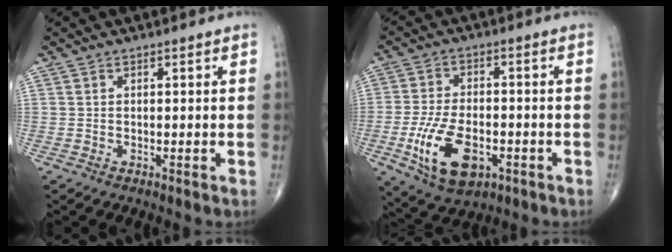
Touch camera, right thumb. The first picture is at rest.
{"total": 12.9, "force": [-4.3, 7.0, 10.0], "torque": [-0.180, 0.004, -0.070]}